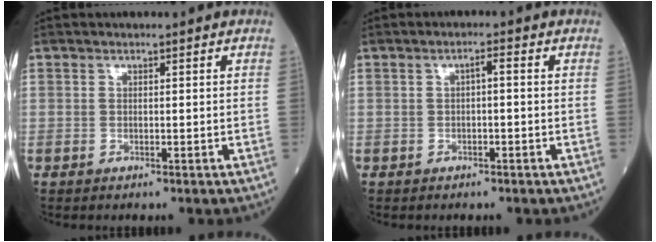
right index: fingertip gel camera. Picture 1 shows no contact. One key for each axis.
{"total": 1.4, "fx": -0.1, "fy": 0.3, "fz": 1.3, "tx": -0.019, "ty": 0.006, "tz": 0.000}